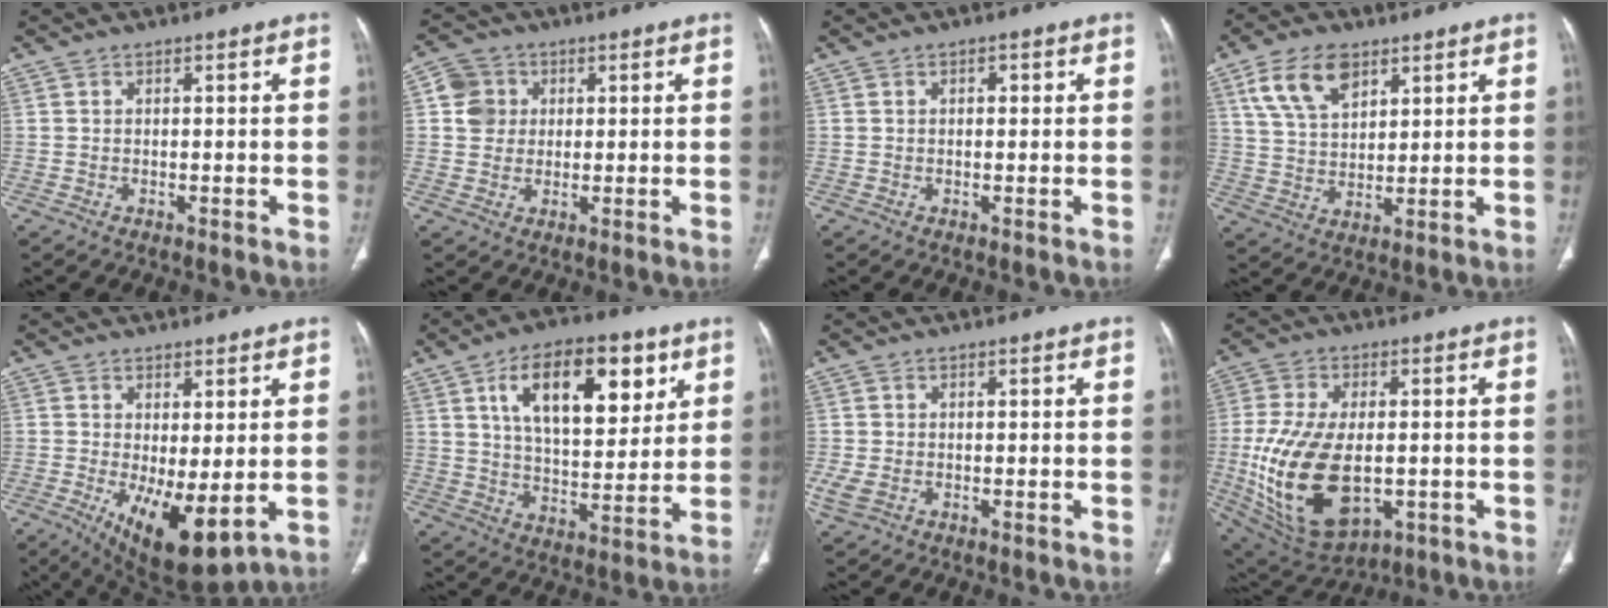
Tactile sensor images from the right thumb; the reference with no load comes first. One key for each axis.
{"total": 5.7, "fx": 1.3, "fy": 5.3, "fz": 1.6, "tx": -0.007, "ty": 0.003, "tz": 0.020}
{"total": 1.2, "fx": 0.4, "fy": 0.7, "fz": 0.9, "tx": -0.008, "ty": -0.002, "tz": 0.004}
{"total": 10.6, "fx": 5.7, "fy": 6.0, "fz": 6.7, "tx": -0.113, "ty": -0.015, "tz": 0.113}
{"total": 11.0, "fx": -1.9, "fy": 4.3, "fz": 9.9, "tx": -0.162, "ty": -0.025, "tz": -0.012}
{"total": 19.0, "fx": 8.1, "fy": 9.3, "fz": 14.5, "tx": -0.181, "ty": -0.031, "tz": 0.134}
{"total": 3.0, "fx": -0.7, "fy": 2.1, "fz": 2.0, "tx": -0.060, "ty": -0.001, "tz": -0.009}
{"total": 20.5, "fx": -3.1, "fy": 11.5, "fz": 16.7, "tx": -0.330, "ty": -0.012, "tz": -0.027}